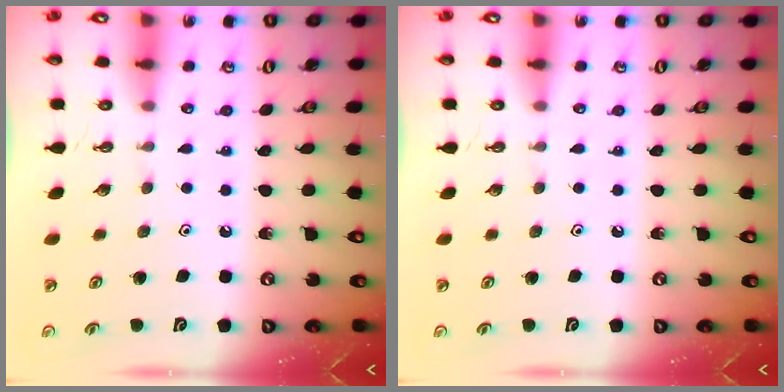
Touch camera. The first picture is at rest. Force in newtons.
{"total": 0.0}